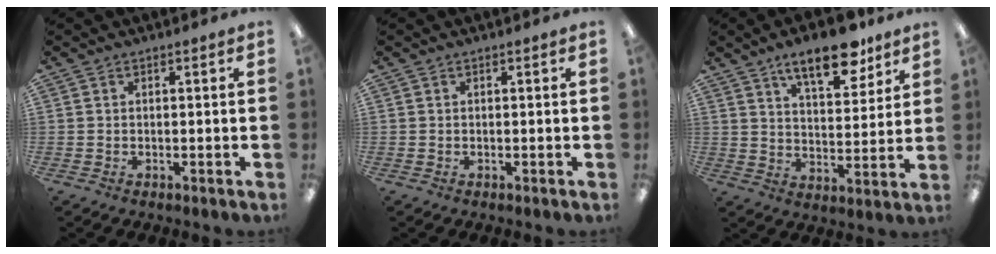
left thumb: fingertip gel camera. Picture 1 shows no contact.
{"total": 0.0}
{"total": 13.5, "force": [9.5, 5.2, 8.0], "torque": [-0.112, -0.048, 0.161]}